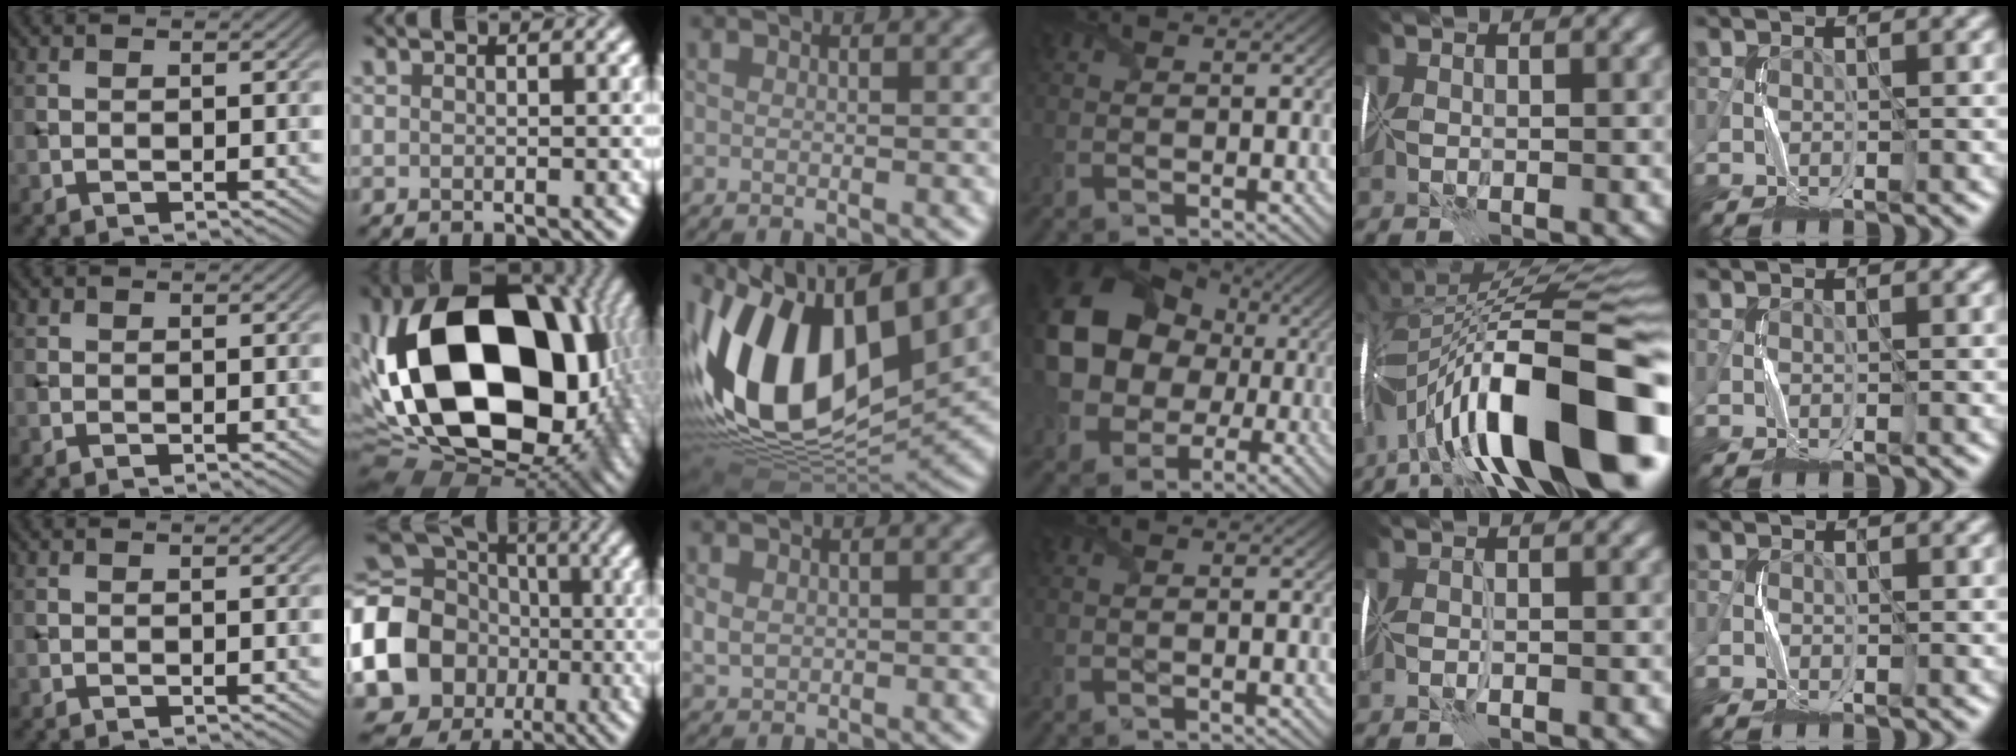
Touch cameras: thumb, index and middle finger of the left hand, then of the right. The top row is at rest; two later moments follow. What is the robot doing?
{"motion": "fold", "object": "wrapping paper"}